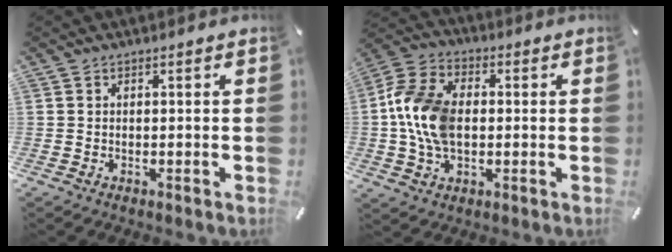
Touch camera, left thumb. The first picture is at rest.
{"total": 12.9, "force": [-0.4, 8.9, 9.3], "torque": [-0.206, 0.015, -0.005]}